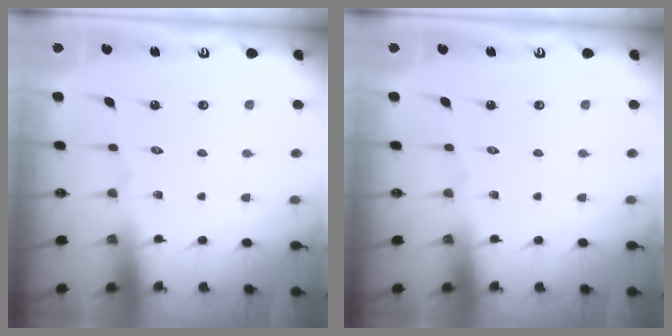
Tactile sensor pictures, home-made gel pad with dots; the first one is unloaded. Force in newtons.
{"total": 0.0}